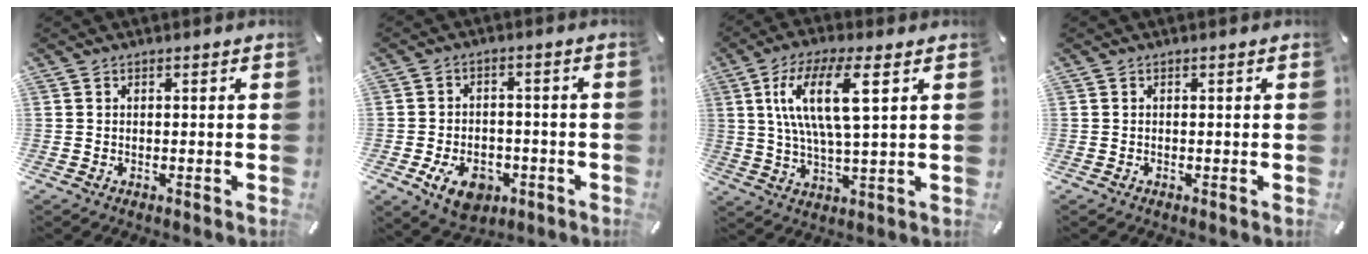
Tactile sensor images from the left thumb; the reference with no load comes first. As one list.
[{"total": 8.4, "force": [-3.7, 5.7, 5.0], "torque": [-0.082, 0.012, -0.067]}, {"total": 13.6, "force": [4.5, 4.0, 12.1], "torque": [-0.258, 0.004, 0.074]}, {"total": 0.0}]